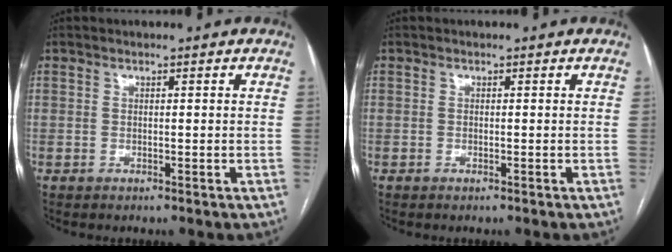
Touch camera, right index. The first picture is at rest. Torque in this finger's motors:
{"motor_torque": [-0.03, 0.07, -0.02, 0.00]}